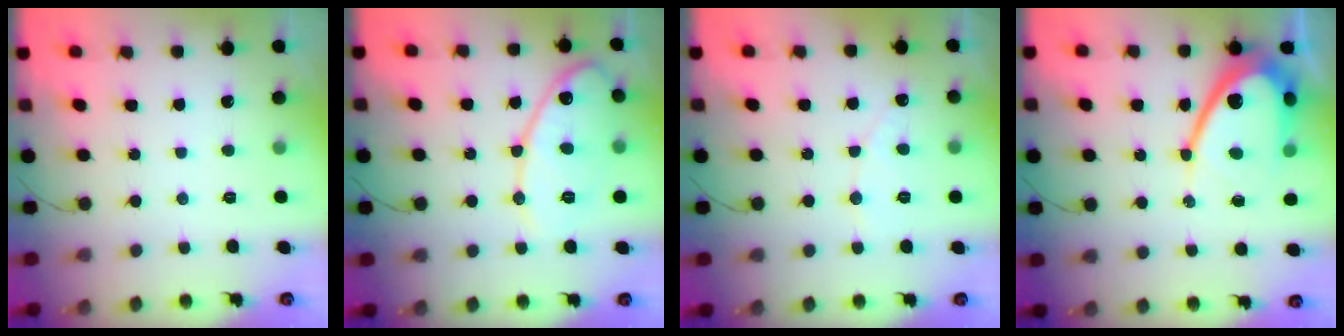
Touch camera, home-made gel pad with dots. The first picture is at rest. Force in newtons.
{"total": 12.9, "press": 12.9, "slide": 0.9}
{"total": 4.6, "press": 4.6, "slide": 0.4}
{"total": 15.0, "press": 15.0, "slide": 0.9}